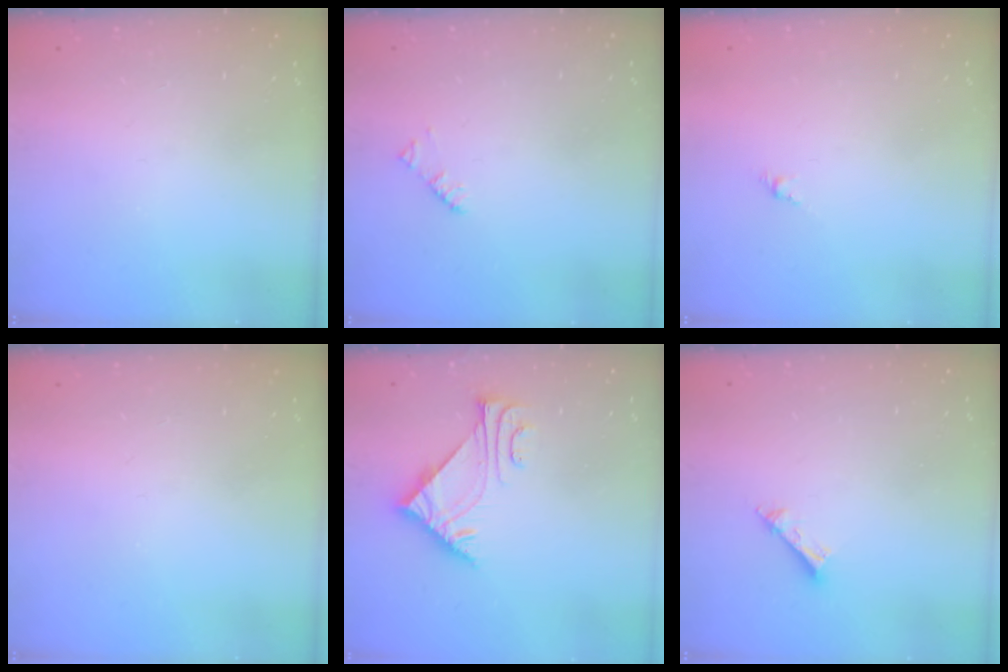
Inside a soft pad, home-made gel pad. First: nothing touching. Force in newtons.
{"total": 1.9, "press": 1.9, "slide": 0.3}
{"total": 1.6, "press": 1.5, "slide": 0.5}
{"total": 0.0}
{"total": 5.7, "press": 5.6, "slide": 0.7}
{"total": 3.6, "press": 3.6, "slide": 0.2}